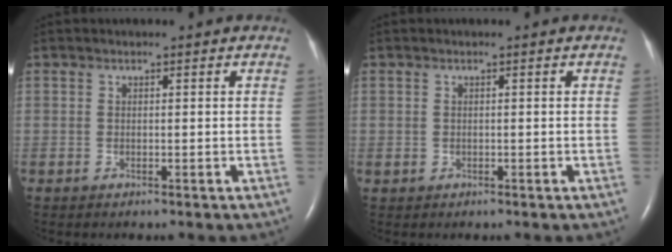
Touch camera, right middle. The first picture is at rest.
{"total": 0.5, "force": [-0.1, 0.5, 0.1], "torque": [-0.001, 0.003, 0.001]}